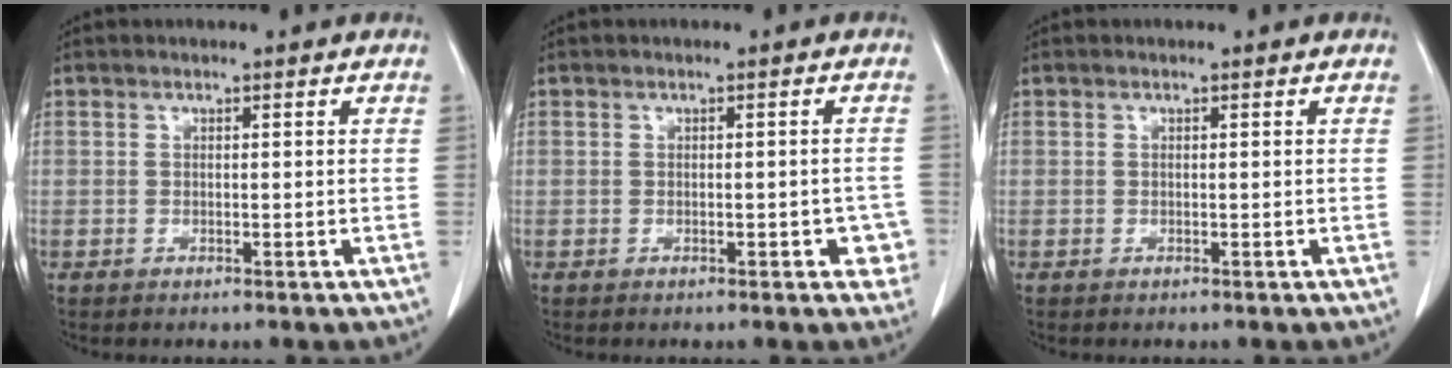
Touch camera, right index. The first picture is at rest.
{"total": 3.2, "force": [-1.2, 1.6, 2.6], "torque": [-0.014, 0.009, -0.010]}
{"total": 0.0}